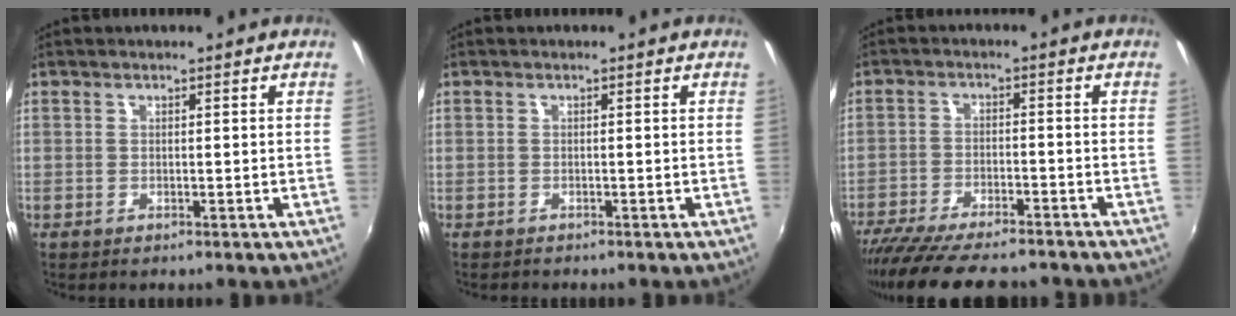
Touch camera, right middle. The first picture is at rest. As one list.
[{"total": 0.6, "force": [-0.6, 0.1, 0.0], "torque": [-0.002, -0.001, -0.009]}, {"total": 16.6, "force": [-14.2, 3.6, 7.9], "torque": [-0.160, -0.033, -0.221]}]